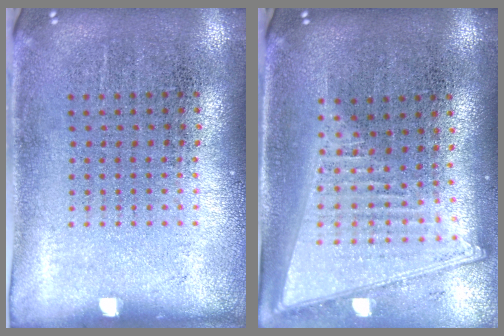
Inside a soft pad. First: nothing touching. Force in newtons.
{"total": 2.1, "press": 1.8, "slide": 1.2}